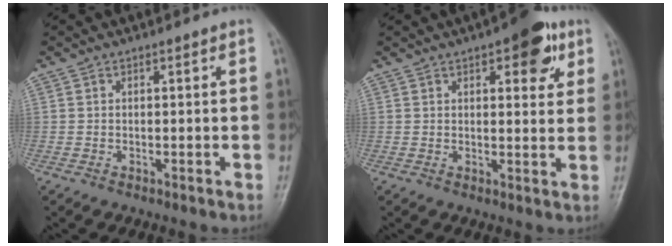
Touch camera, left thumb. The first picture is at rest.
{"total": 8.9, "force": [4.3, 3.8, 6.8], "torque": [-0.059, -0.012, 0.050]}